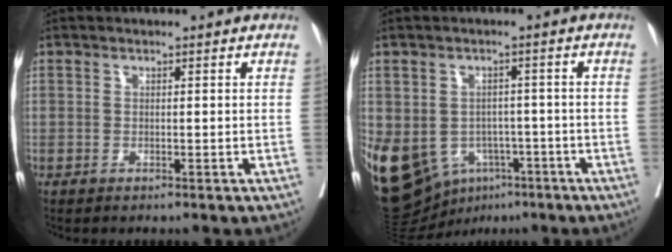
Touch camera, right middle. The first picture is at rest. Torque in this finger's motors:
{"motor_torque": [0.41, -0.18, 1.06, 0.21]}